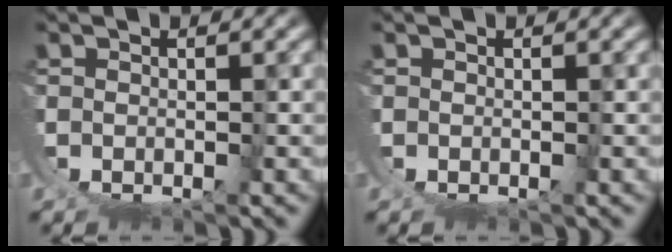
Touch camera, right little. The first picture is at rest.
{"total": 0.0}